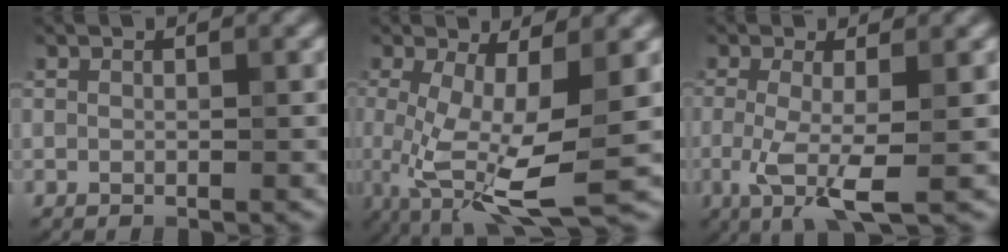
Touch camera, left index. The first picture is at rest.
{"total": 8.7, "force": [-1.3, 2.7, 8.2], "torque": [-0.170, -0.026, -0.020]}
{"total": 4.4, "force": [-1.0, 0.9, 4.2], "torque": [-0.091, -0.011, -0.019]}